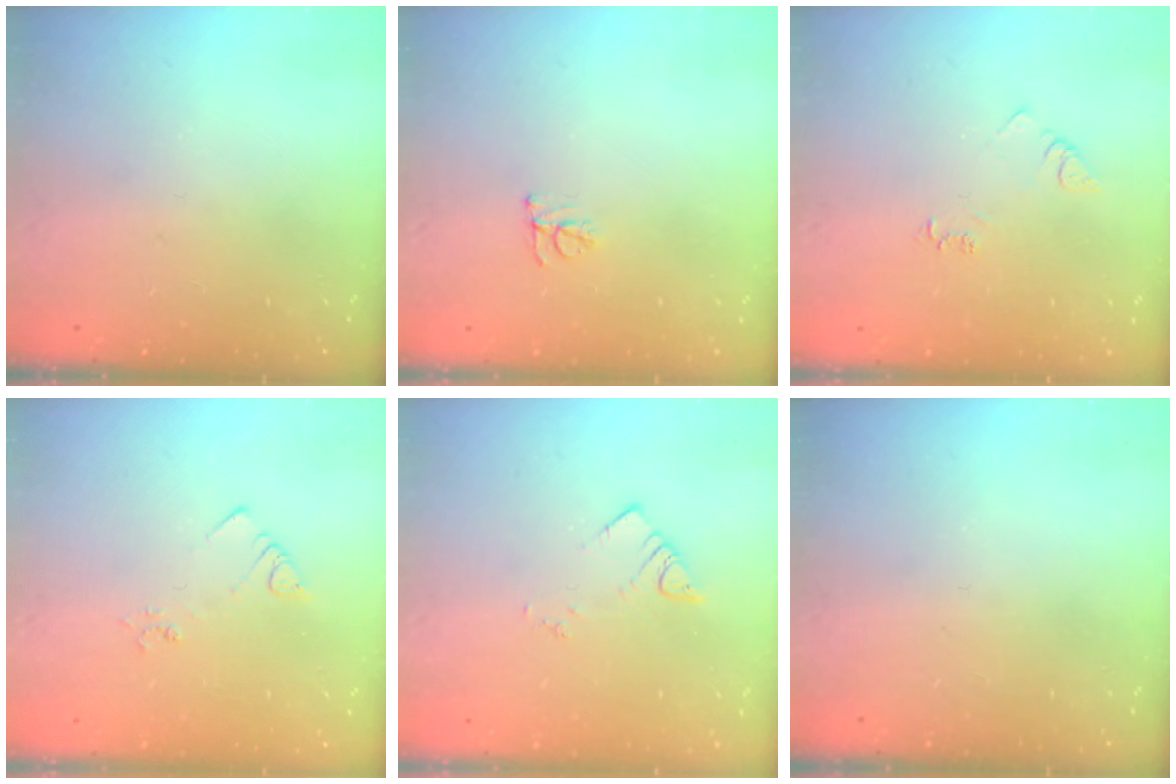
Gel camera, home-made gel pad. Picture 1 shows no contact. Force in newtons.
{"total": 5.6, "press": 5.5, "slide": 0.6}
{"total": 3.9, "press": 3.9, "slide": 0.5}
{"total": 2.4, "press": 2.4, "slide": 0.4}
{"total": 3.7, "press": 3.7, "slide": 0.5}
{"total": 0.0}